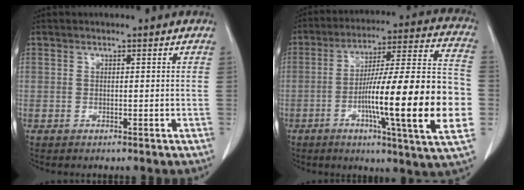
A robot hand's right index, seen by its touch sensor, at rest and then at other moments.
{"total": 23.9, "force": [-5.1, 1.0, 23.4], "torque": [-0.319, 0.003, -0.080]}